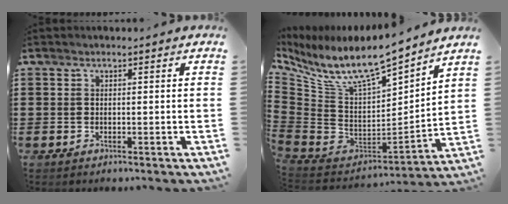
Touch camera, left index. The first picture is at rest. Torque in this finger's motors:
{"motor_torque": [2.14, 0.00, 0.36, 0.21]}